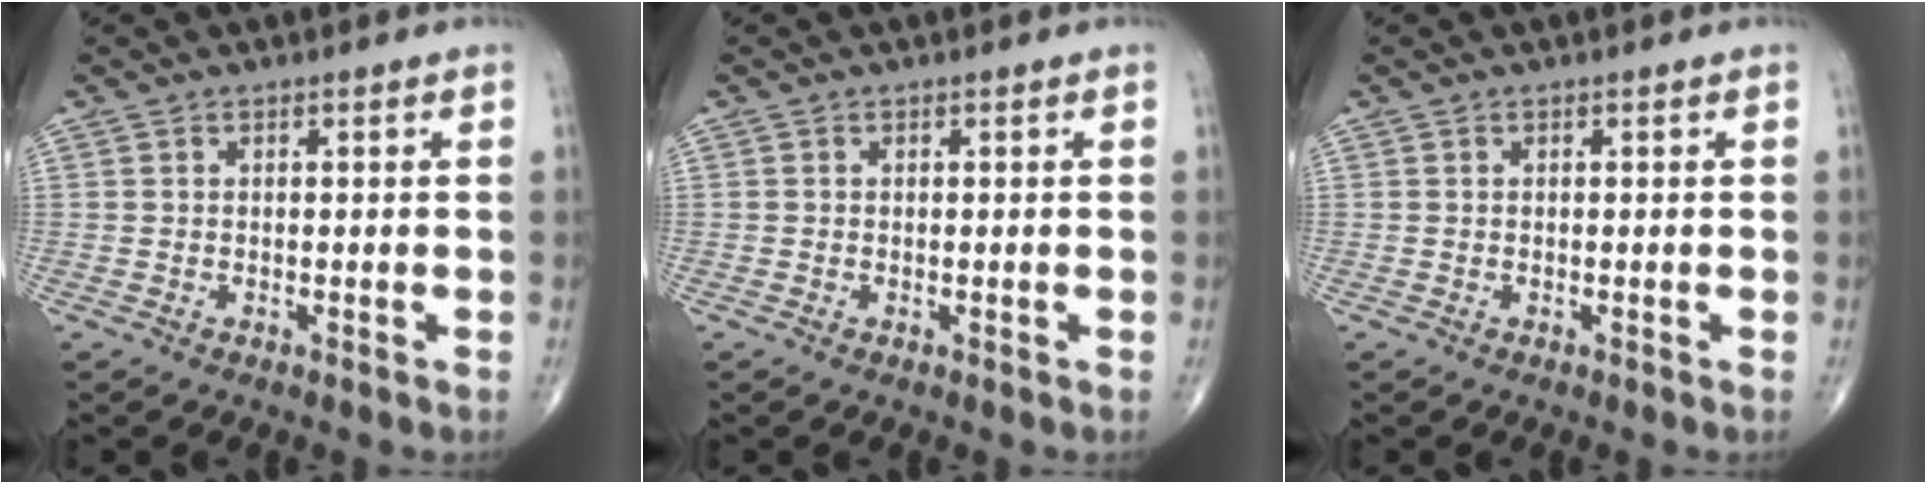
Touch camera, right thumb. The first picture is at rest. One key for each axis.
{"total": 0.0}
{"total": 0.0}